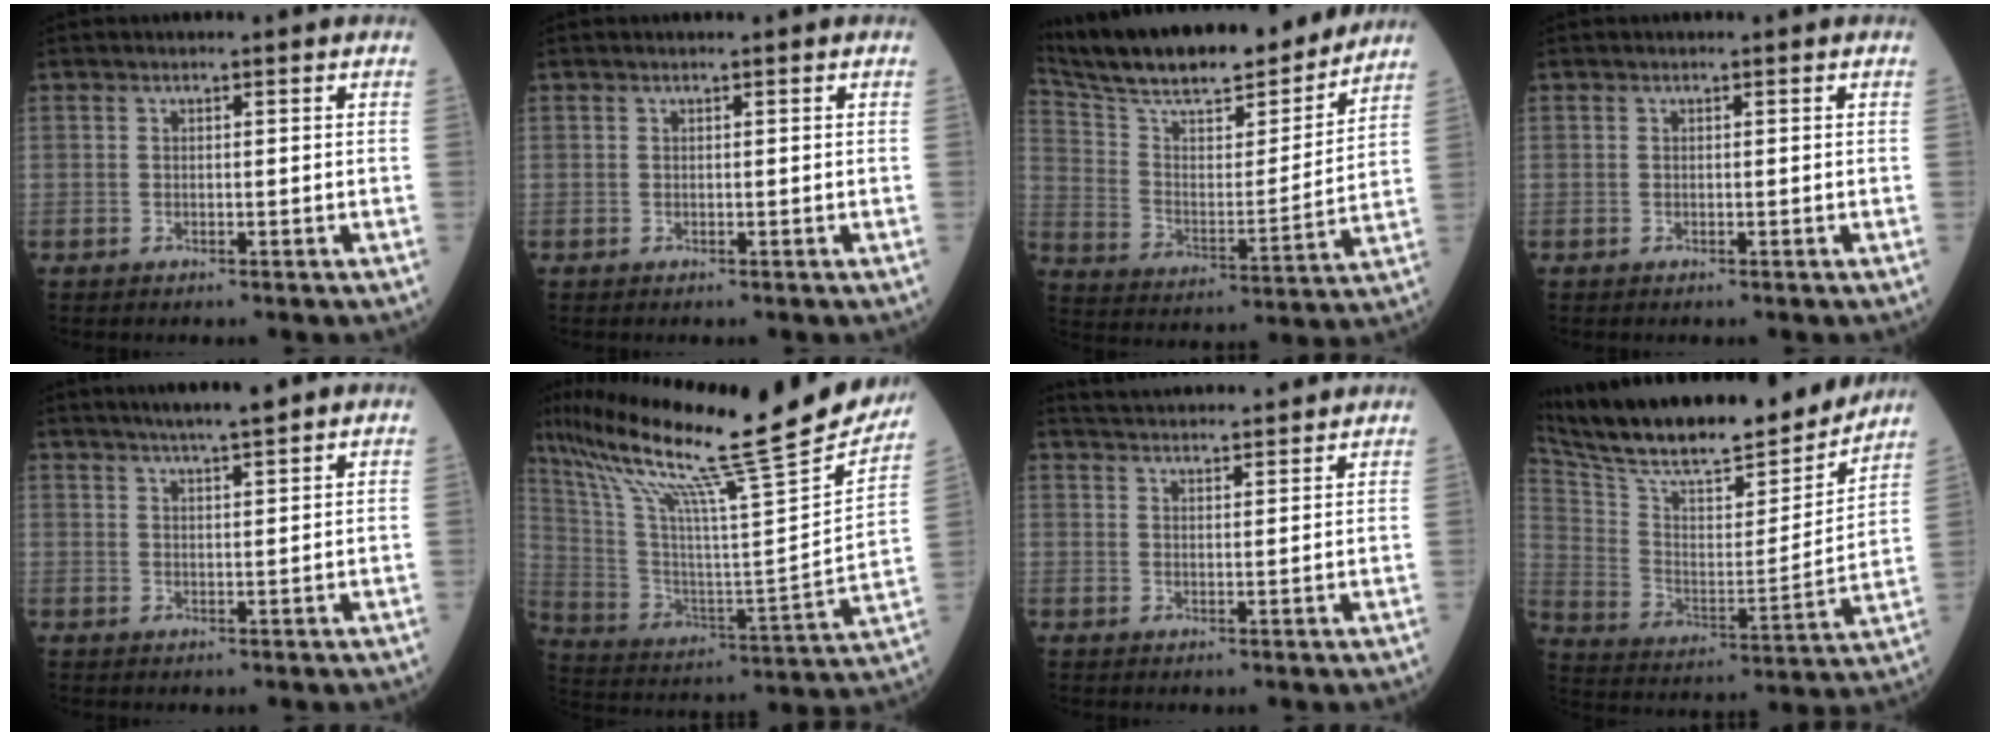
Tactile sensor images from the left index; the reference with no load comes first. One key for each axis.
{"total": 0.0}
{"total": 22.4, "fx": 19.8, "fy": 3.4, "fz": 9.8, "tx": -0.173, "ty": -0.004, "tz": 0.308}
{"total": 0.0}
{"total": 5.1, "fx": 4.2, "fy": -0.2, "fz": 2.9, "tx": -0.048, "ty": 0.014, "tz": 0.072}
{"total": 31.2, "fx": 25.7, "fy": 1.0, "fz": 17.8, "tx": -0.316, "ty": -0.060, "tz": 0.378}
{"total": 10.5, "fx": 10.0, "fy": 0.9, "fz": 3.1, "tx": -0.054, "ty": 0.021, "tz": 0.142}
{"total": 25.5, "fx": 22.2, "fy": 4.5, "fz": 11.8, "tx": -0.210, "ty": -0.014, "tz": 0.336}